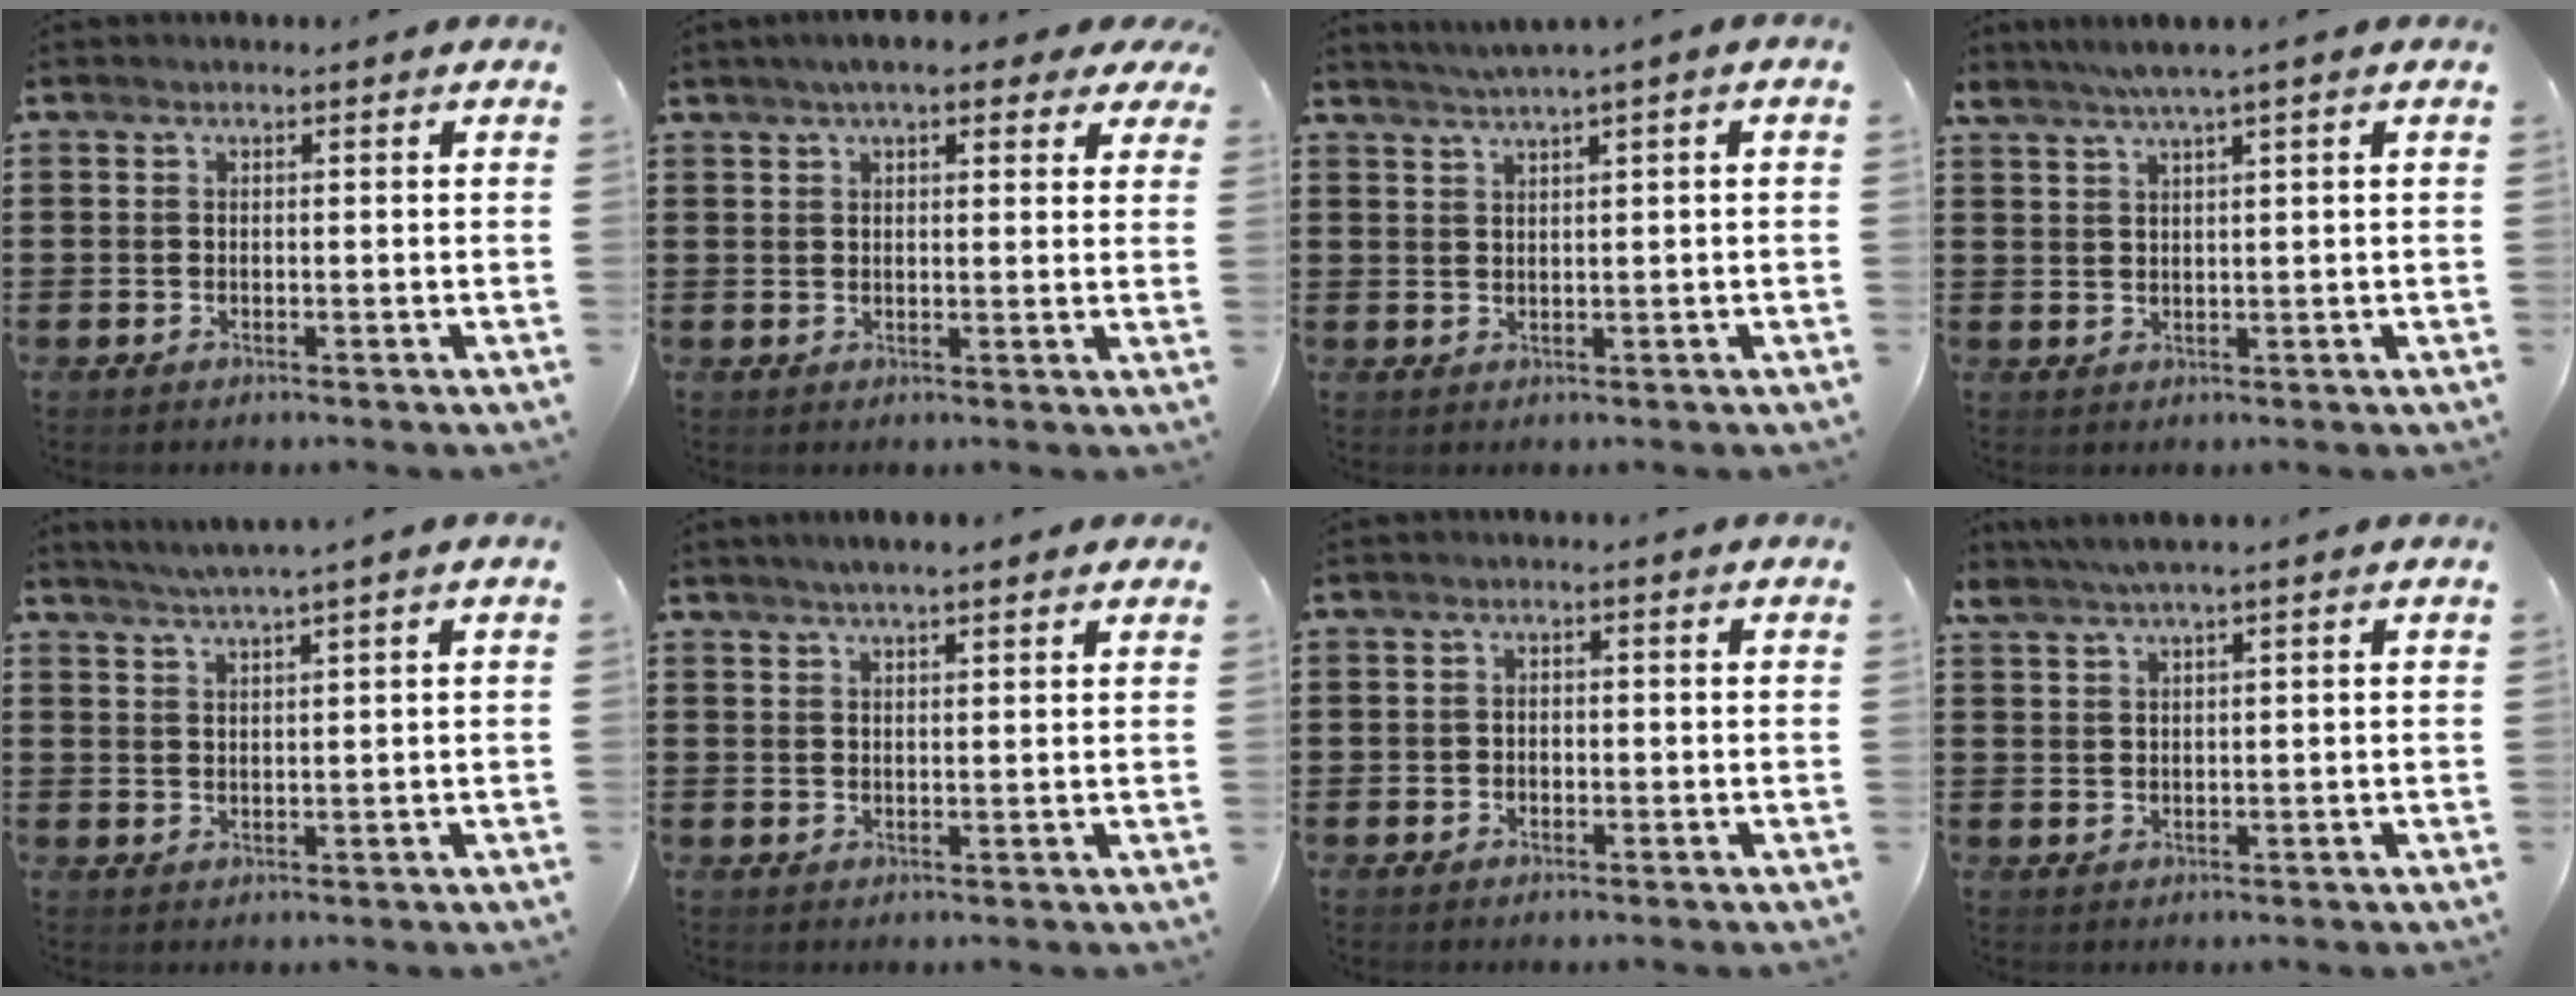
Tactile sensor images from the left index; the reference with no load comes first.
{"total": 5.5, "force": [4.1, 1.3, 3.4], "torque": [-0.069, 0.002, 0.071]}
{"total": 1.5, "force": [0.9, -0.5, 1.1], "torque": [-0.018, -0.002, 0.017]}
{"total": 2.9, "force": [1.9, -0.3, 2.2], "torque": [-0.045, 0.002, 0.034]}
{"total": 2.1, "force": [1.7, -0.8, 1.0], "torque": [-0.021, -0.006, 0.029]}
{"total": 2.7, "force": [2.2, 0.3, 1.5], "torque": [-0.034, 0.005, 0.040]}
{"total": 1.1, "force": [-0.6, 0.9, 0.1], "torque": [-0.006, 0.003, -0.015]}
{"total": 2.6, "force": [1.9, -0.1, 1.8], "torque": [-0.038, 0.003, 0.034]}